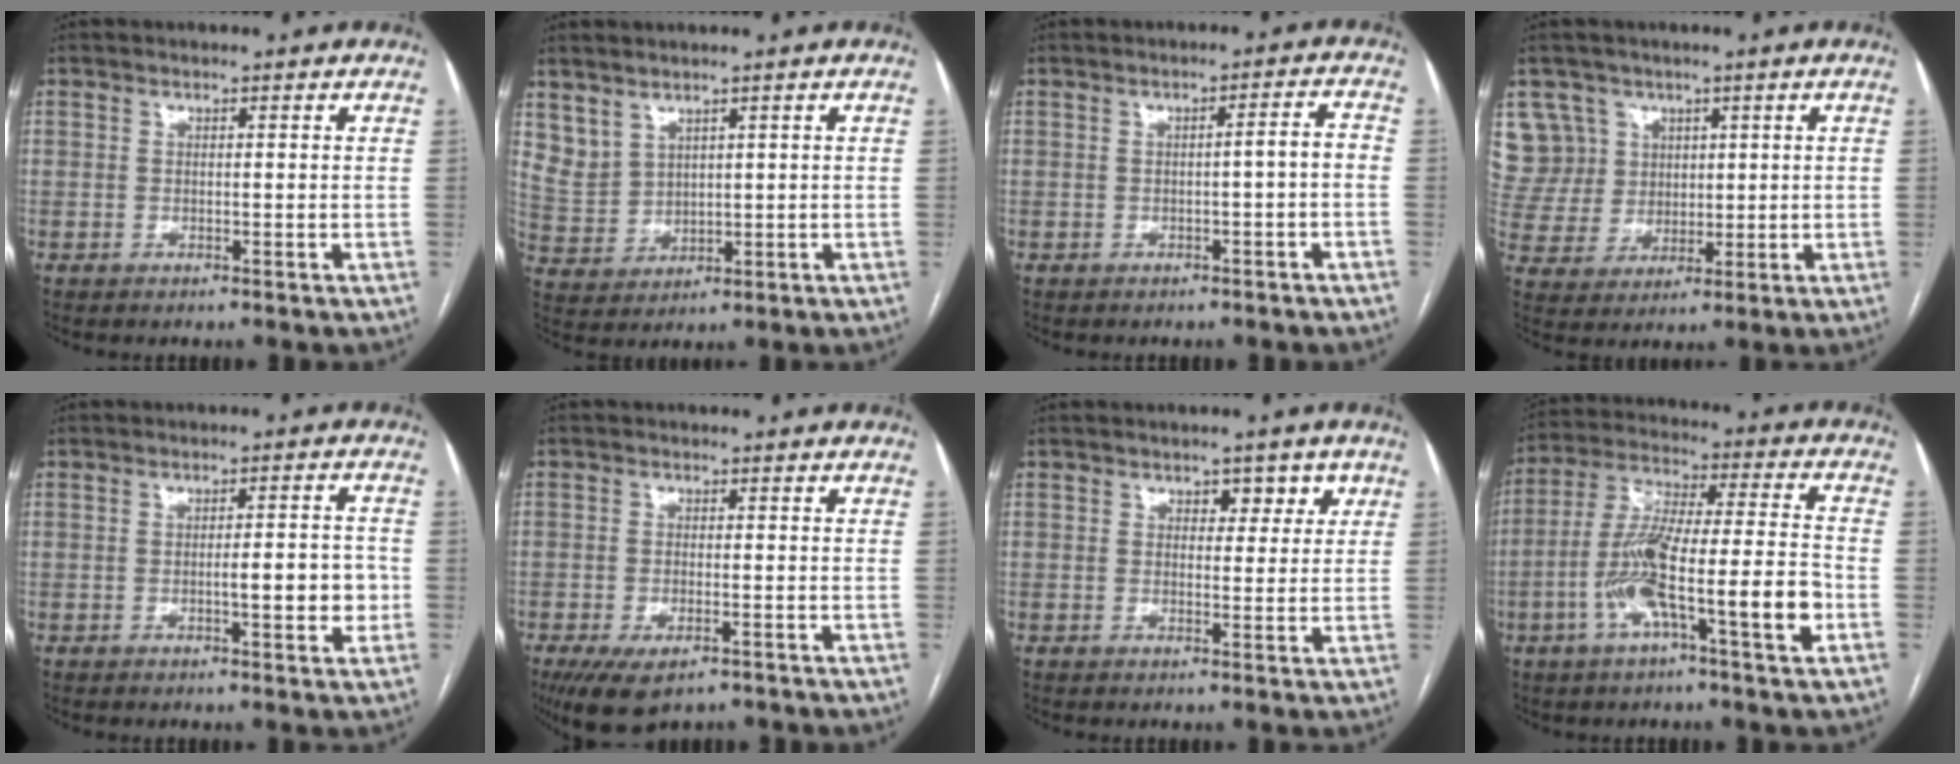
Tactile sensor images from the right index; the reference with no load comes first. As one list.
[{"total": 5.1, "force": [3.6, 3.4, 1.2], "torque": [-0.031, 0.008, 0.092]}, {"total": 3.7, "force": [-0.7, 0.2, 3.7], "torque": [-0.047, 0.014, -0.008]}, {"total": 8.8, "force": [4.3, 7.7, -0.1], "torque": [-0.001, 0.031, 0.097]}, {"total": 5.6, "force": [-1.0, 1.3, 5.4], "torque": [-0.074, 0.006, -0.009]}, {"total": 6.7, "force": [-4.1, 2.8, 4.5], "torque": [-0.075, -0.012, -0.064]}, {"total": 3.9, "force": [2.0, 2.4, 2.4], "torque": [-0.018, 0.005, 0.026]}, {"total": 15.8, "force": [-5.2, 1.4, 14.9], "torque": [-0.272, 0.008, -0.092]}]